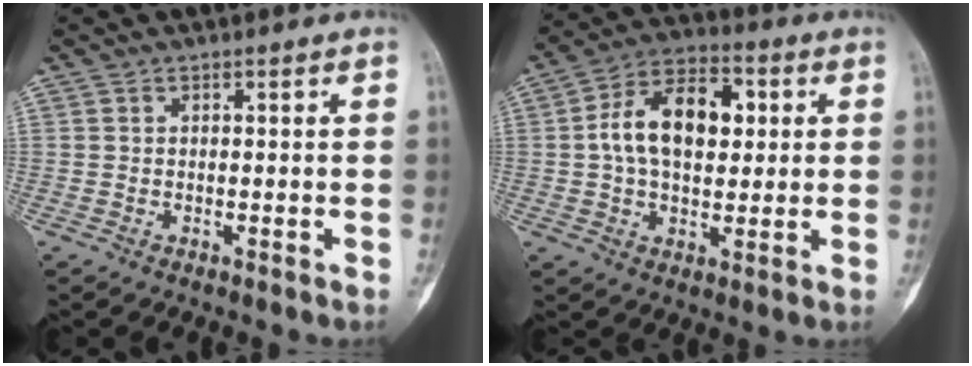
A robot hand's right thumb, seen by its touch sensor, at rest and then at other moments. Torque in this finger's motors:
{"motor_torque": [-0.20, 0.57, 0.78, -0.21, 0.28]}